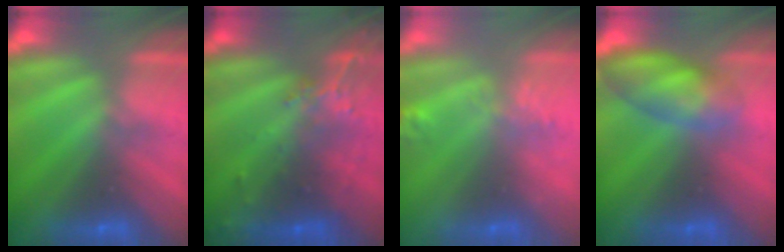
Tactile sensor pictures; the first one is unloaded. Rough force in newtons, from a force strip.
{"total": 6.2}
{"total": 2.8}
{"total": 5.0}